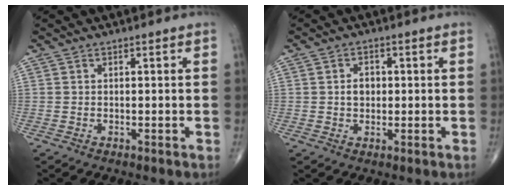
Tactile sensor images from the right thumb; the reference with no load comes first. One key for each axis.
{"total": 3.1, "fx": 0.2, "fy": 2.3, "fz": 2.0, "tx": -0.025, "ty": 0.006, "tz": 0.001}